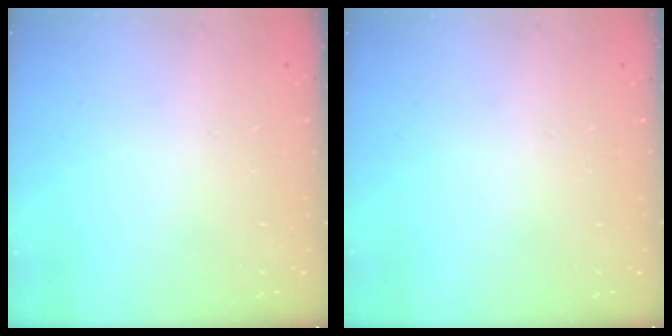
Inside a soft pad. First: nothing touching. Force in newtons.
{"total": 0.0}